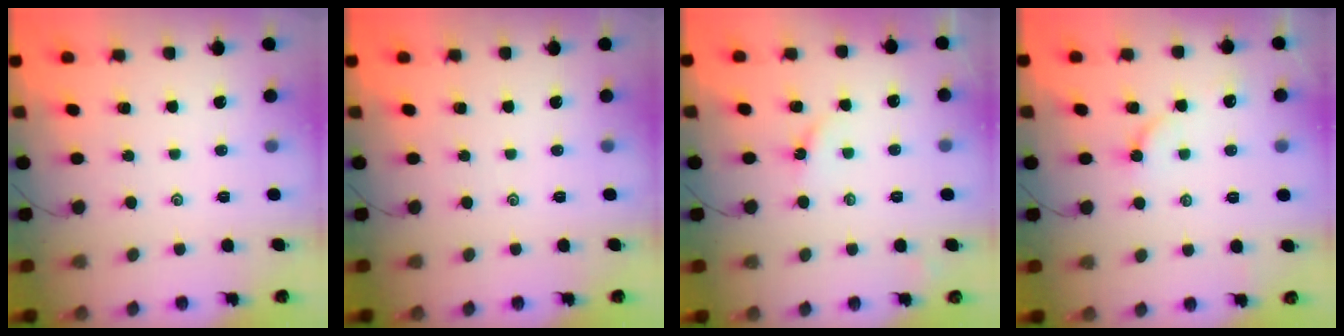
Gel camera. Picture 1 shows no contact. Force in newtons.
{"total": 0.0}
{"total": 2.6, "press": 2.6, "slide": 0.3}
{"total": 3.9, "press": 3.9, "slide": 0.5}